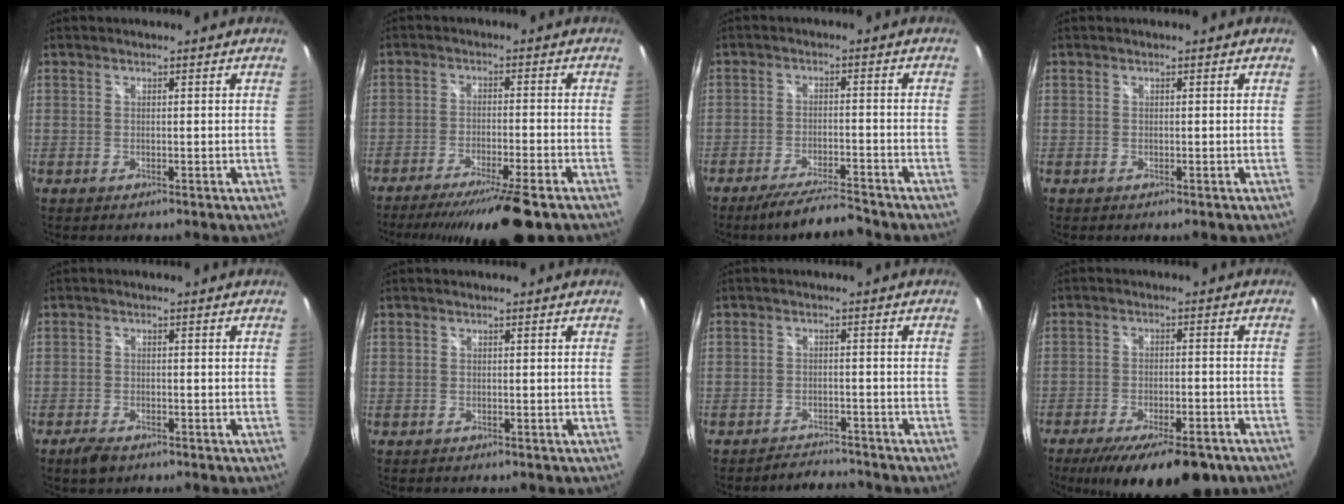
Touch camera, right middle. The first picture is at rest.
{"total": 14.7, "force": [-12.0, 0.8, 8.5], "torque": [-0.159, -0.024, -0.185]}
{"total": 8.5, "force": [-7.6, 0.4, 3.7], "torque": [-0.082, -0.007, -0.127]}
{"total": 0.0}
{"total": 3.6, "force": [-2.6, 1.4, 2.0], "torque": [-0.050, -0.010, -0.048]}
{"total": 0.0}
{"total": 4.4, "force": [-4.3, 0.8, 0.4], "torque": [-0.019, 0.003, -0.065]}
{"total": 16.8, "force": [-12.2, 5.4, 10.3], "torque": [-0.188, -0.039, -0.174]}